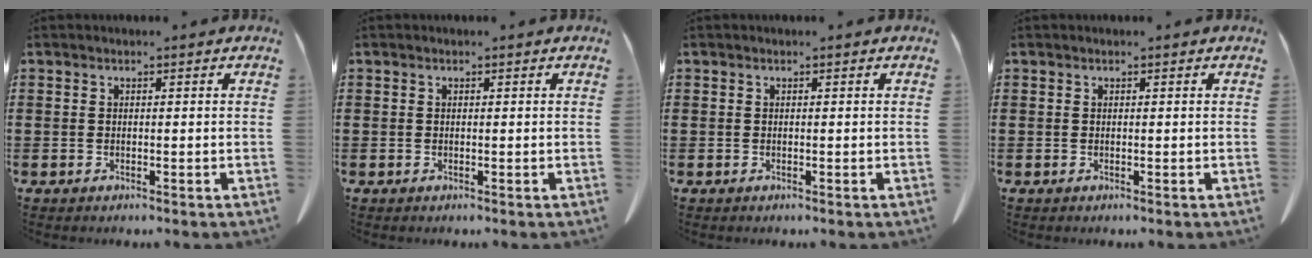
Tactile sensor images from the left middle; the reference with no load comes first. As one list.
[{"total": 0.0}, {"total": 0.0}, {"total": 0.0}]